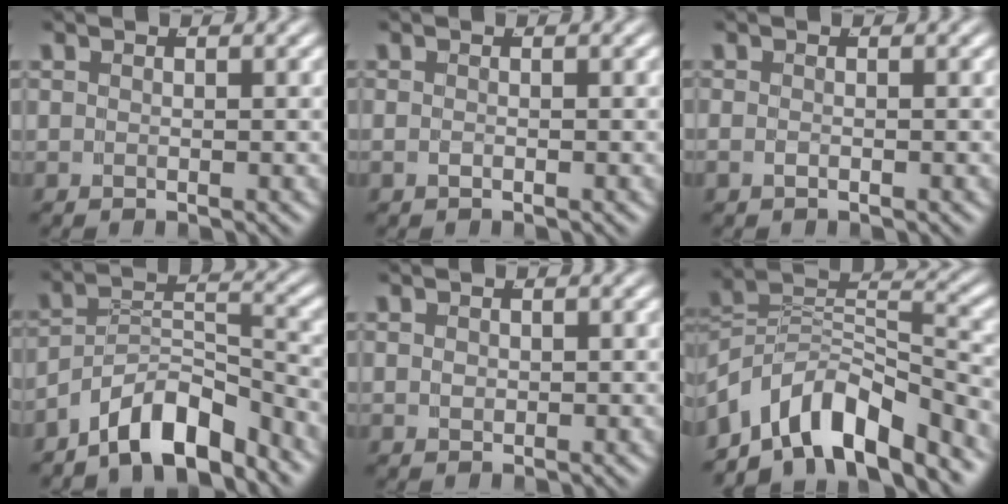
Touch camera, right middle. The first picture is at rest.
{"total": 0.5, "force": [-0.4, 0.3, 0.2], "torque": [-0.016, -0.003, -0.004]}
{"total": 0.8, "force": [-0.5, 0.6, 0.4], "torque": [-0.021, -0.004, -0.007]}
{"total": 6.8, "force": [-4.9, 3.0, 3.6], "torque": [-0.042, 0.006, -0.086]}
{"total": 0.0}
{"total": 11.4, "force": [-4.5, 7.9, 6.8], "torque": [-0.106, -0.012, -0.075]}